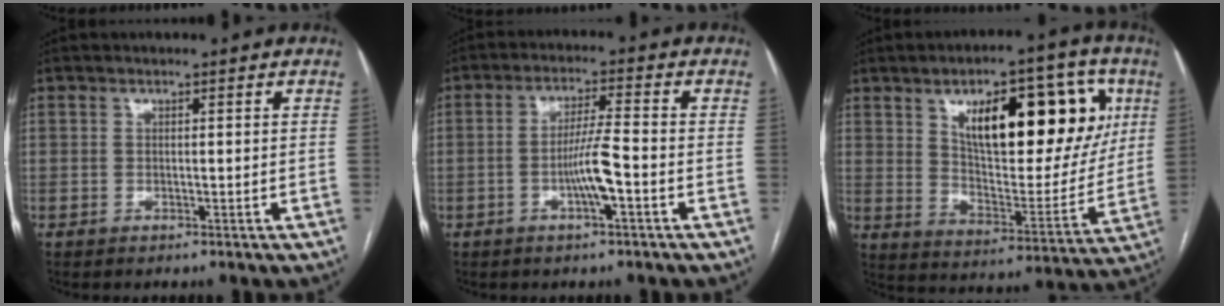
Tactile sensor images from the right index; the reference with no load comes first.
{"total": 5.8, "force": [-1.9, 0.1, 5.4], "torque": [-0.107, 0.003, -0.034]}
{"total": 21.8, "force": [8.1, 8.3, 18.4], "torque": [-0.261, 0.021, 0.130]}